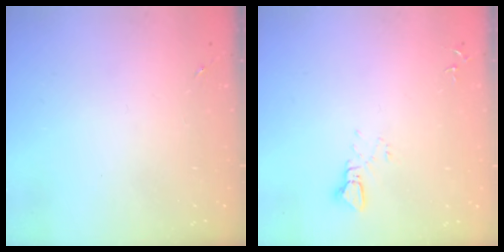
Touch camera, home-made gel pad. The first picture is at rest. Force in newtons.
{"total": 2.7, "press": 2.7, "slide": 0.1}